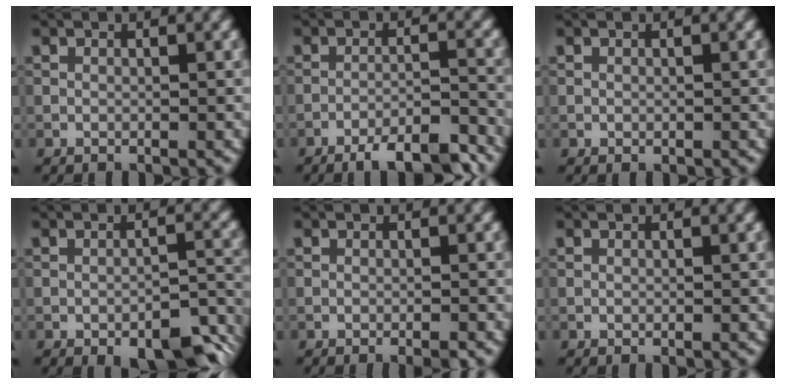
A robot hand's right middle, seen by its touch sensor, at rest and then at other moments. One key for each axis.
{"total": 7.6, "fx": -6.3, "fy": 1.7, "fz": 3.8, "tx": -0.054, "ty": -0.003, "tz": -0.088}
{"total": 0.0}
{"total": 7.6, "fx": -5.4, "fy": 2.6, "fz": 4.8, "tx": -0.064, "ty": -0.014, "tz": -0.064}
{"total": 1.2, "fx": -0.8, "fy": 0.1, "fz": 0.9, "tx": -0.009, "ty": -0.003, "tz": -0.012}
{"total": 0.0}